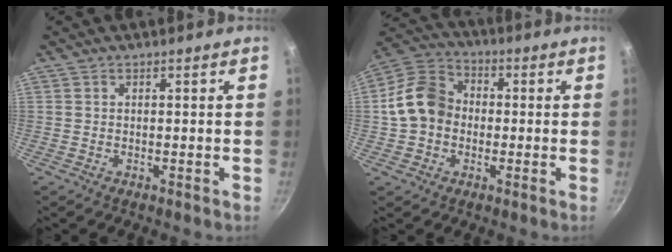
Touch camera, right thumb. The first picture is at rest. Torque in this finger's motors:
{"motor_torque": [0.44, 2.33, 0.56, -0.71, 0.23]}